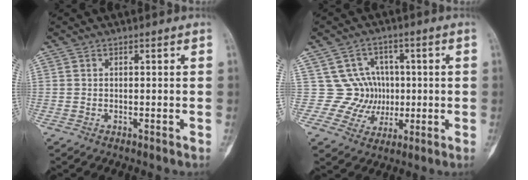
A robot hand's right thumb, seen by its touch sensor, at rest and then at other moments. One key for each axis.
{"total": 7.8, "fx": 0.6, "fy": 7.8, "fz": 1.0, "tx": 0.038, "ty": 0.016, "tz": 0.010}